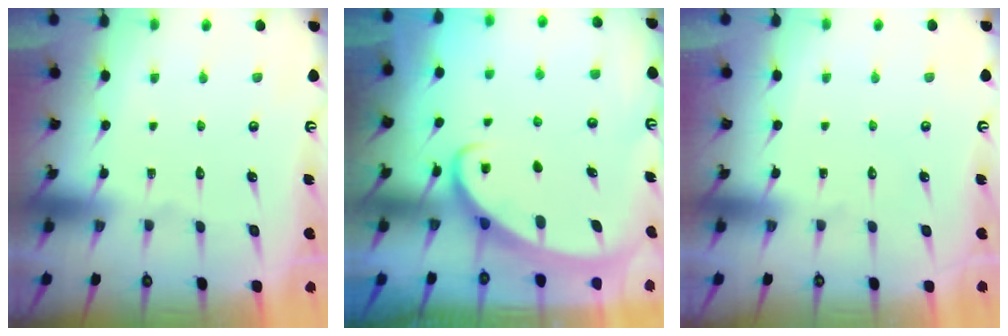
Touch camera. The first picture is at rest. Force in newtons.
{"total": 2.3, "press": 2.3, "slide": 0.3}
{"total": 0.0}